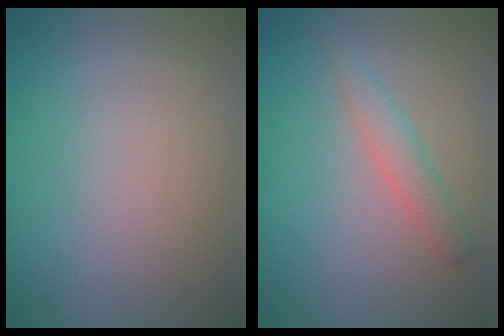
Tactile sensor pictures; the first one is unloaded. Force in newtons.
{"total": 2.0, "press": 2.0, "slide": 0.1}